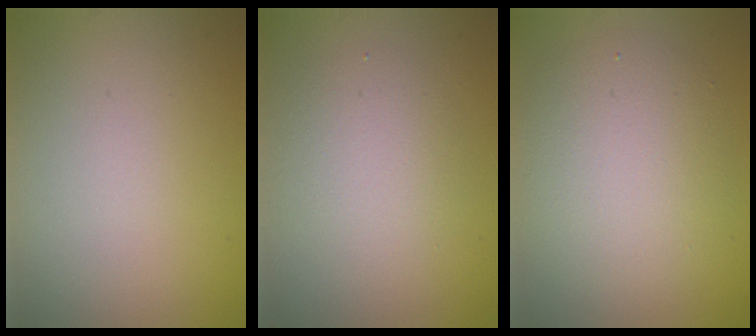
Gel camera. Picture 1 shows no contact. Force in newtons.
{"total": 2.9, "press": 2.9, "slide": 0.4}
{"total": 5.3, "press": 5.3, "slide": 0.3}